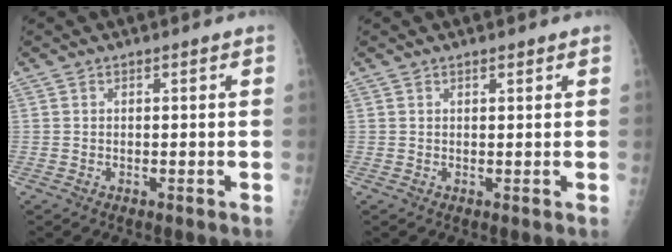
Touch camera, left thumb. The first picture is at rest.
{"total": 0.8, "force": [0.6, 0.3, 0.5], "torque": [-0.008, -0.003, 0.009]}